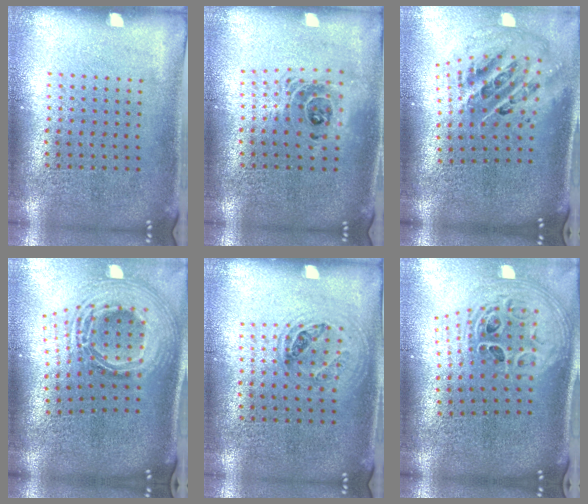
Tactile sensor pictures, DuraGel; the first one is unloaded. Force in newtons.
{"total": 1.5, "press": 1.2, "slide": 0.8}
{"total": 2.8, "press": 1.9, "slide": 2.0}
{"total": 3.0, "press": 2.0, "slide": 2.2}
{"total": 1.0, "press": 0.9, "slide": 0.3}
{"total": 2.9, "press": 2.0, "slide": 2.1}